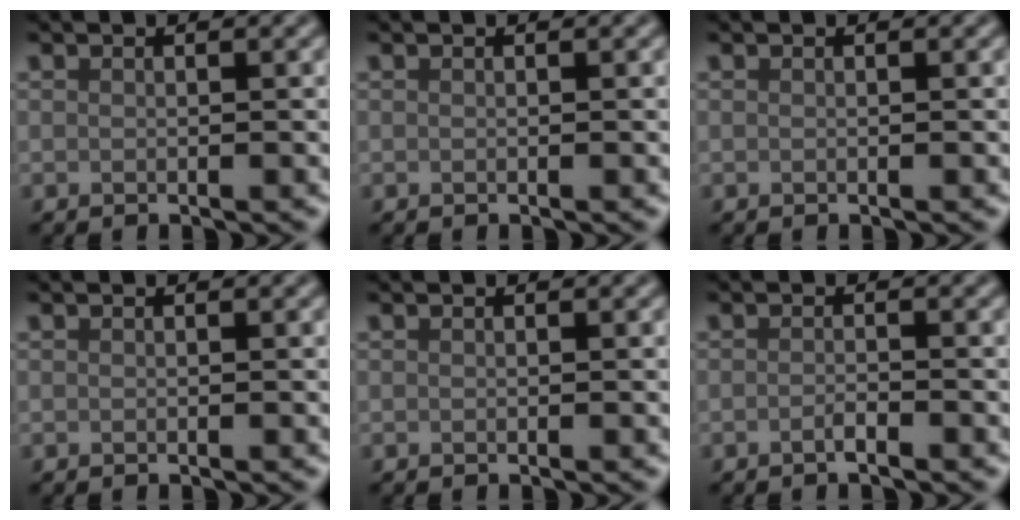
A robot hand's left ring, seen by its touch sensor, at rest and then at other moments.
{"total": 0.0}
{"total": 0.0}
{"total": 0.0}
{"total": 0.0}
{"total": 0.9, "force": [-0.6, 0.2, 0.7], "torque": [-0.014, 0.001, -0.012]}